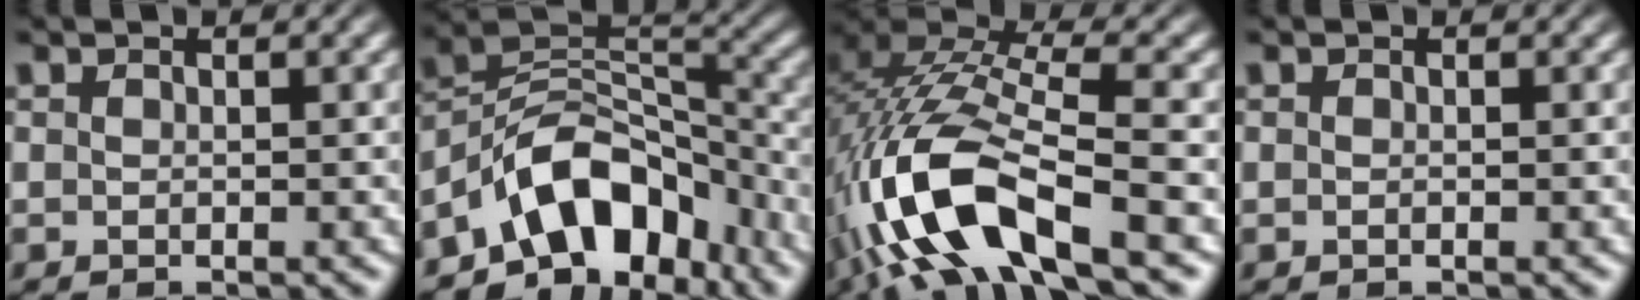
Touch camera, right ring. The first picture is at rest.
{"total": 14.8, "force": [-5.3, 10.0, 9.5], "torque": [-0.159, -0.038, -0.070]}
{"total": 11.1, "force": [-1.1, 6.4, 8.9], "torque": [-0.206, -0.022, -0.010]}
{"total": 0.0}